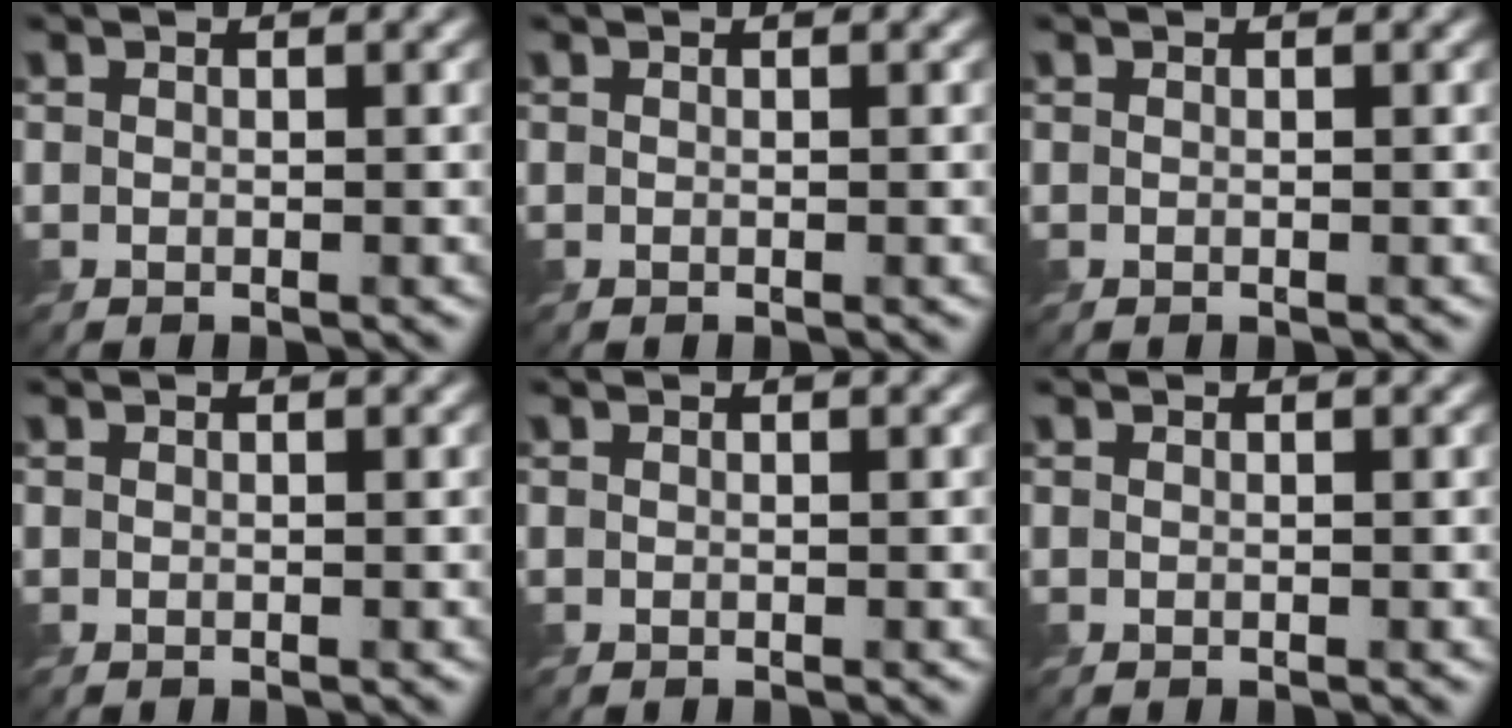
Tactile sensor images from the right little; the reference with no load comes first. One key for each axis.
{"total": 0.0}
{"total": 0.0}
{"total": 0.0}
{"total": 0.0}
{"total": 0.0}